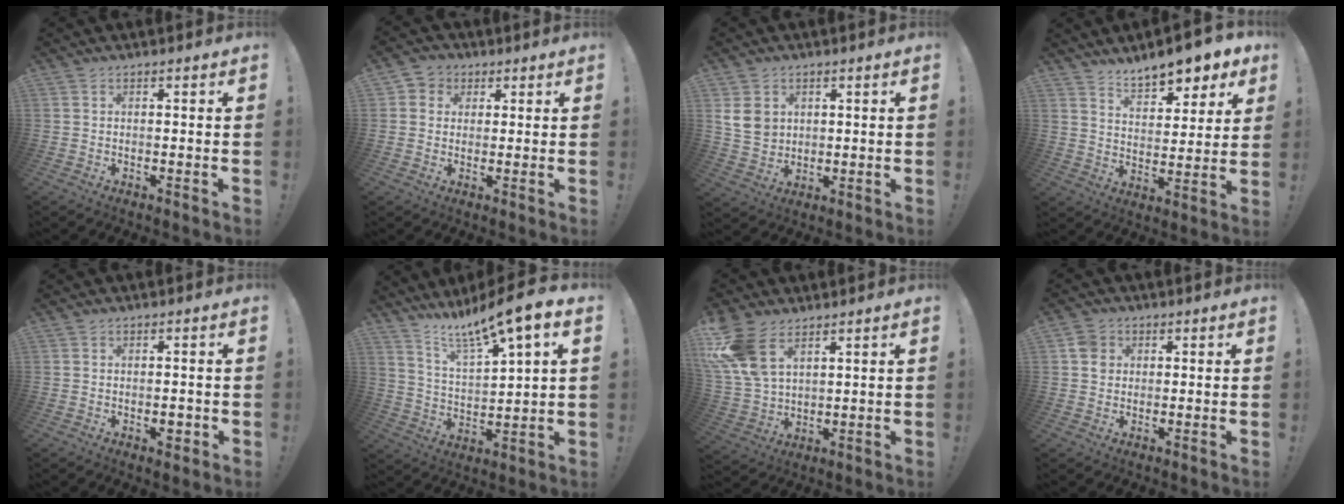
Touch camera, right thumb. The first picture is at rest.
{"total": 4.3, "force": [0.8, 4.1, 1.1], "torque": [-0.019, 0.002, 0.016]}
{"total": 7.4, "force": [2.4, 6.1, 3.4], "torque": [-0.058, -0.002, 0.050]}
{"total": 10.3, "force": [8.5, 3.6, 4.6], "torque": [-0.068, -0.063, 0.150]}
{"total": 2.2, "force": [-0.9, 1.3, 1.5], "torque": [-0.021, 0.005, -0.013]}
{"total": 11.4, "force": [9.5, 0.4, 6.4], "torque": [-0.120, -0.076, 0.153]}
{"total": 12.4, "force": [6.7, 6.9, 7.8], "torque": [-0.151, -0.027, 0.132]}
{"total": 4.5, "force": [1.2, 4.0, 1.8], "torque": [-0.021, 0.005, 0.024]}